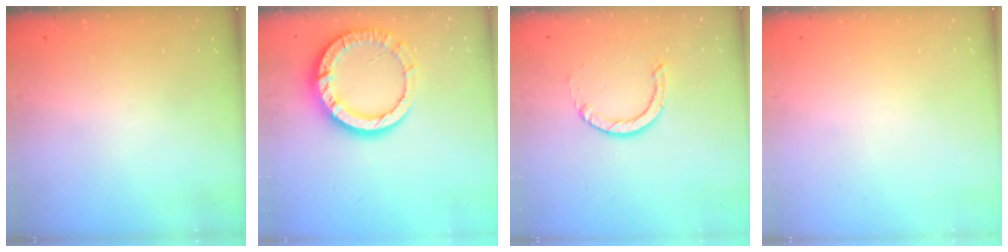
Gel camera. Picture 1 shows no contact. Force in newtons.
{"total": 13.0, "press": 12.9, "slide": 1.3}
{"total": 3.6, "press": 3.6, "slide": 0.3}
{"total": 0.0}